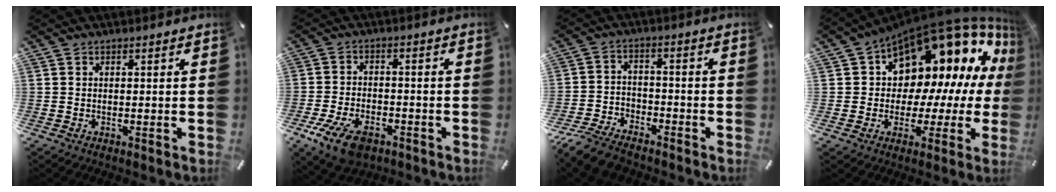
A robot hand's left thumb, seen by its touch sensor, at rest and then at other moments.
{"total": 9.0, "force": [-5.2, 5.1, 5.3], "torque": [-0.116, 0.018, -0.093]}
{"total": 8.2, "force": [-7.0, 3.4, 2.6], "torque": [-0.051, 0.034, -0.135]}
{"total": 15.2, "force": [9.3, 9.4, 7.5], "torque": [-0.102, -0.100, 0.161]}